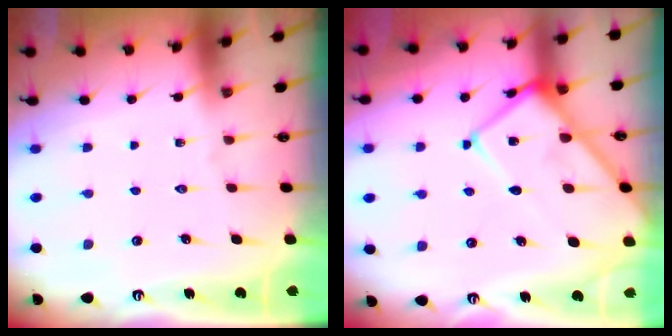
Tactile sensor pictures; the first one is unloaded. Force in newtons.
{"total": 13.1, "press": 13.0, "slide": 1.3}